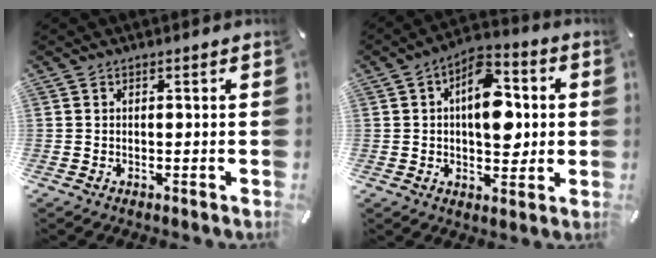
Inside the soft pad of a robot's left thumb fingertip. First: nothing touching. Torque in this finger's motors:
{"motor_torque": [1.91, 2.08, 1.02, -0.88, 0.40]}